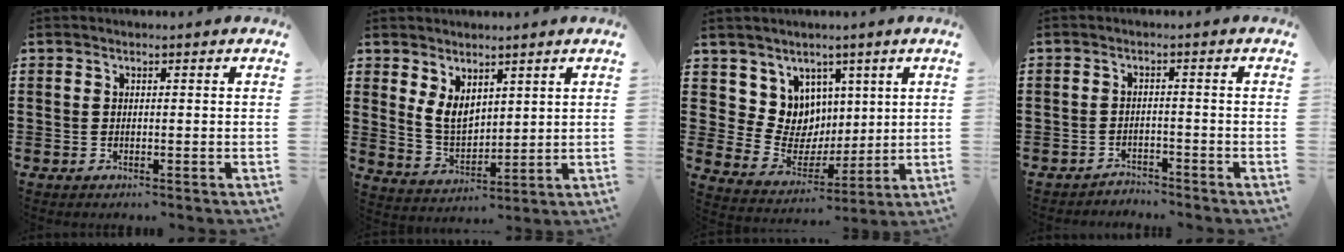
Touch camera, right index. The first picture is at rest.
{"total": 5.6, "force": [2.9, 3.5, 3.3], "torque": [-0.083, -0.001, 0.054]}
{"total": 8.3, "force": [3.1, 7.6, 0.9], "torque": [-0.051, -0.035, 0.066]}
{"total": 2.2, "force": [-2.2, 0.3, -0.2], "torque": [-0.005, 0.003, -0.050]}